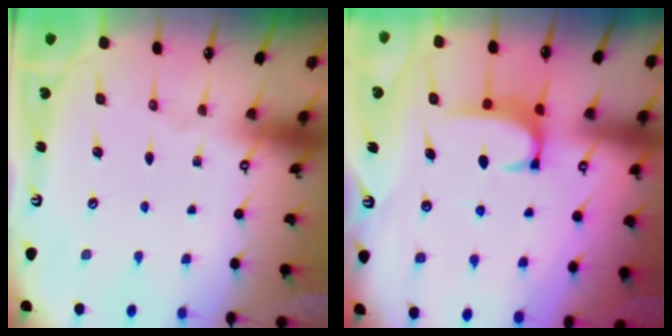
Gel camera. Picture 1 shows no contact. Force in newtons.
{"total": 2.0, "press": 1.9, "slide": 0.5}